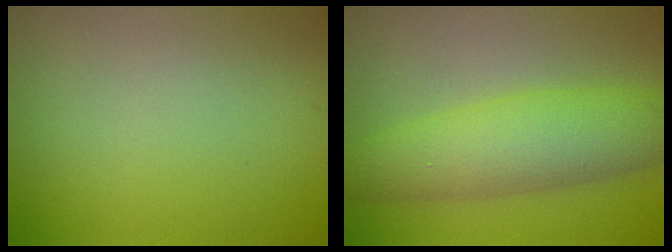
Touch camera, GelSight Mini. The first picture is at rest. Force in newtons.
{"total": 6.6, "press": 6.6, "slide": 0.1}